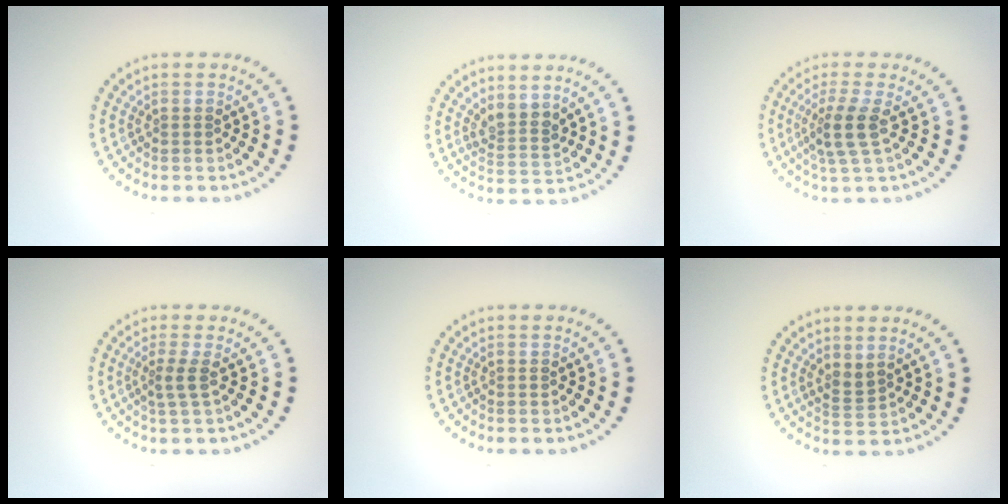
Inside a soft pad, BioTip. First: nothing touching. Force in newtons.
{"total": 2.3, "press": 1.8, "slide": 1.4}
{"total": 3.0, "press": 2.4, "slide": 1.7}
{"total": 1.7, "press": 1.1, "slide": 1.3}
{"total": 0.0}
{"total": 1.4, "press": 1.1, "slide": 0.8}